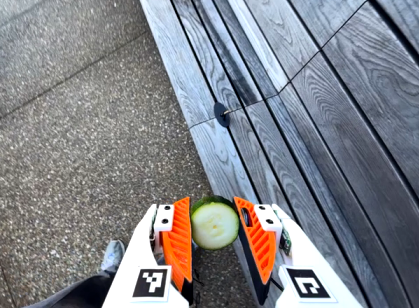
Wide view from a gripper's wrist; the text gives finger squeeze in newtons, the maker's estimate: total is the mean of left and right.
{"total": 10.3, "left": 10.3, "right": 10.3}